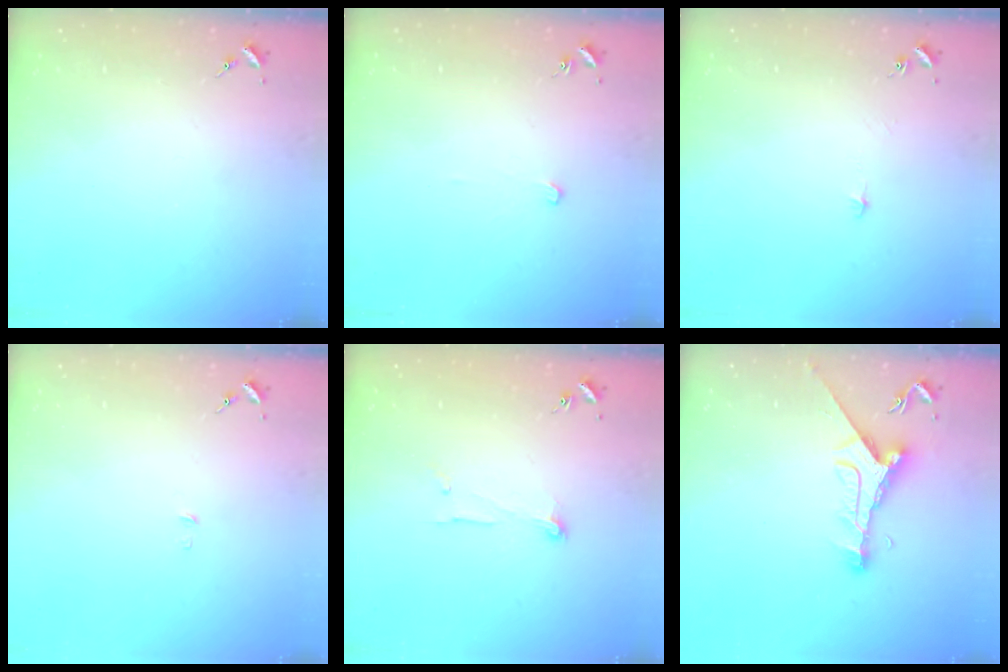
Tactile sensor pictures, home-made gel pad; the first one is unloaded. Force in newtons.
{"total": 2.9, "press": 2.9, "slide": 0.1}
{"total": 2.7, "press": 2.6, "slide": 0.3}
{"total": 2.1, "press": 2.1, "slide": 0.2}
{"total": 6.6, "press": 6.6, "slide": 0.5}
{"total": 9.5, "press": 9.5, "slide": 0.3}